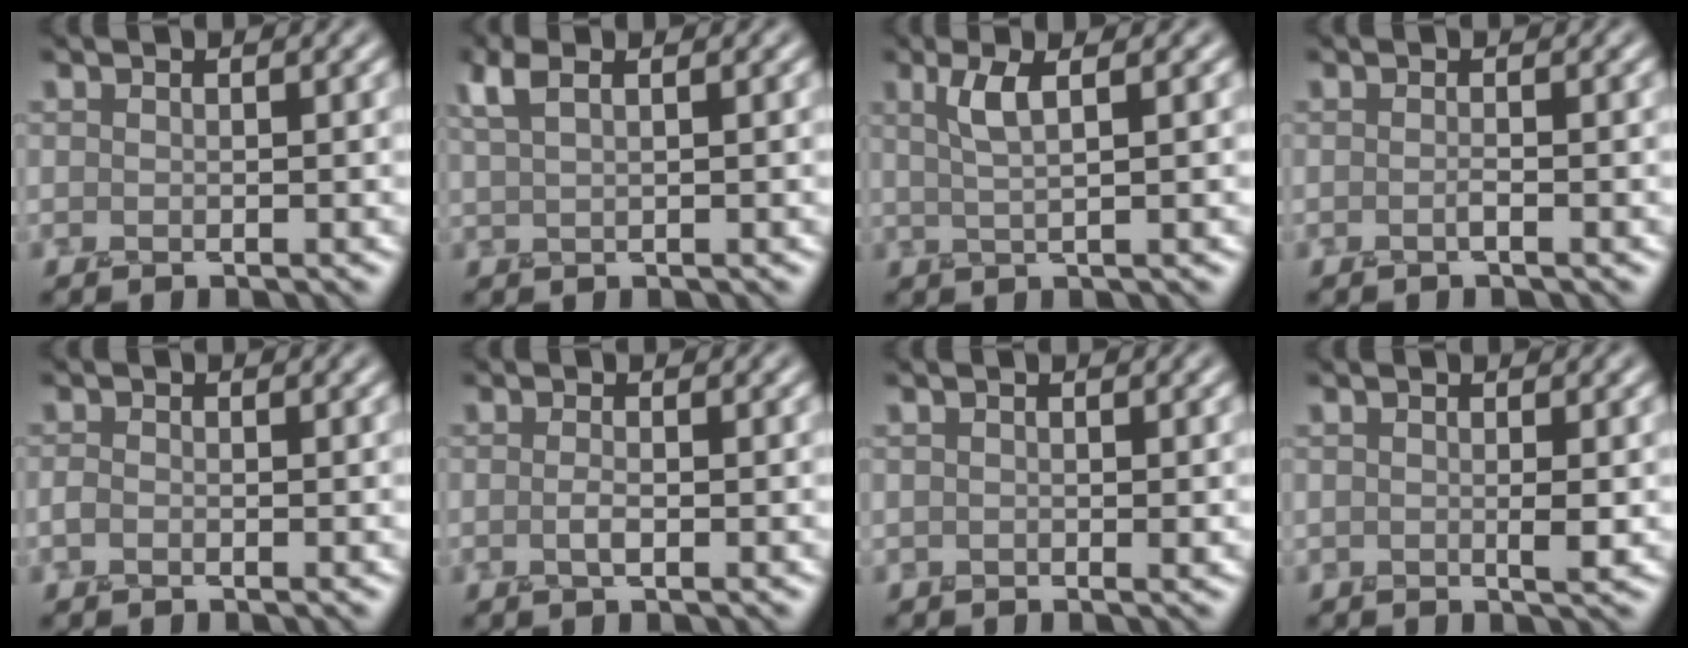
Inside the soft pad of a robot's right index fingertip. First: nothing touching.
{"total": 2.4, "force": [1.5, 0.7, 1.7], "torque": [-0.037, 0.007, 0.032]}
{"total": 3.0, "force": [1.1, 0.8, 2.6], "torque": [-0.039, 0.002, 0.018]}
{"total": 0.7, "force": [-0.3, 0.1, 0.7], "torque": [-0.011, 0.000, -0.008]}
{"total": 0.8, "force": [-0.4, 0.4, 0.5], "torque": [-0.011, -0.002, -0.009]}
{"total": 1.2, "force": [-0.2, 0.3, 1.2], "torque": [-0.022, 0.000, -0.006]}
{"total": 0.7, "force": [0.0, 0.5, 0.5], "torque": [-0.007, -0.002, 0.000]}
{"total": 1.6, "force": [0.0, 0.6, 1.4], "torque": [-0.027, -0.007, -0.001]}